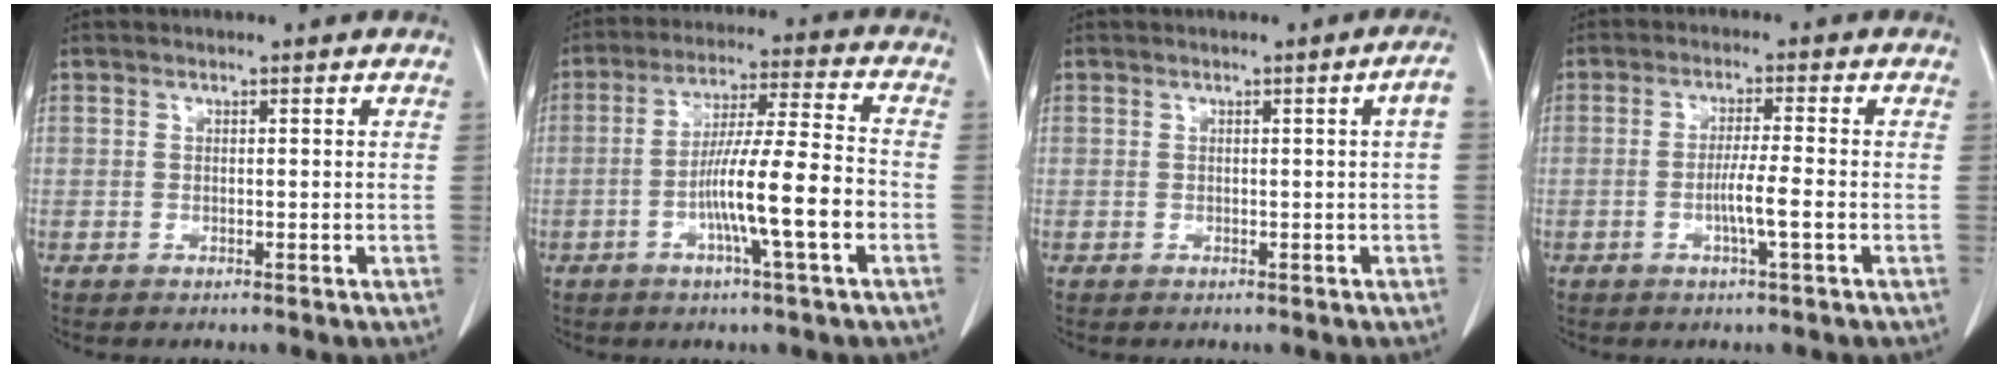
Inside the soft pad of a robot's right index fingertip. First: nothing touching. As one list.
[{"total": 12.0, "force": [-3.6, -0.1, 11.4], "torque": [-0.200, 0.003, -0.065]}, {"total": 1.9, "force": [0.1, -0.3, 1.9], "torque": [-0.023, 0.004, 0.002]}, {"total": 4.5, "force": [-1.3, -0.3, 4.3], "torque": [-0.077, -0.005, -0.025]}]